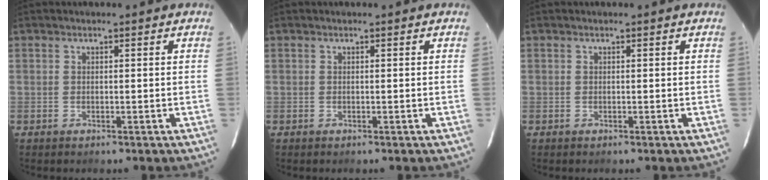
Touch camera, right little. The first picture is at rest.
{"total": 0.0}
{"total": 0.0}